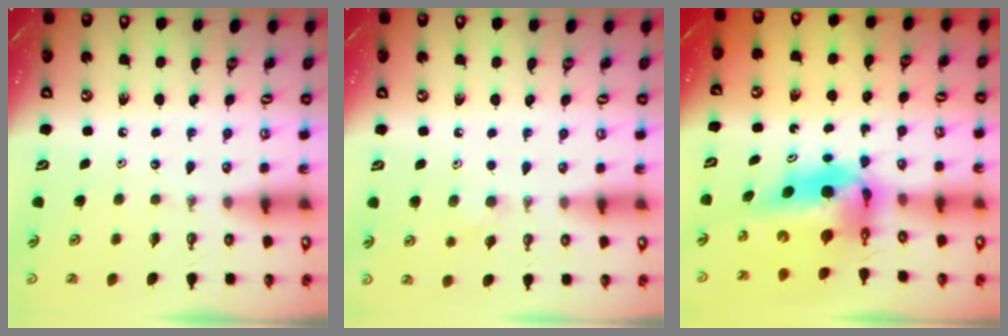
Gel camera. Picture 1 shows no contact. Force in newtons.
{"total": 6.7, "press": 5.8, "slide": 3.4}
{"total": 9.3, "press": 8.3, "slide": 4.1}